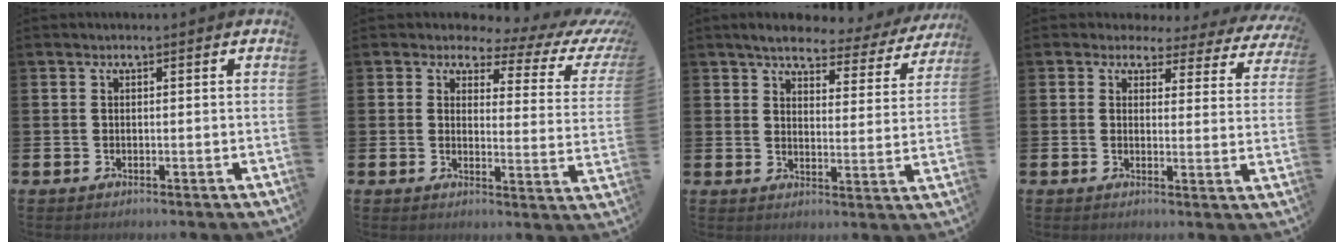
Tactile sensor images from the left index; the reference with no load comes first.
{"total": 2.8, "force": [1.5, 2.1, 1.2], "torque": [-0.019, -0.026, 0.008]}
{"total": 4.5, "force": [4.1, 1.3, 1.5], "torque": [-0.045, -0.025, 0.063]}
{"total": 2.6, "force": [1.9, 1.7, 0.3], "torque": [-0.011, -0.020, 0.024]}